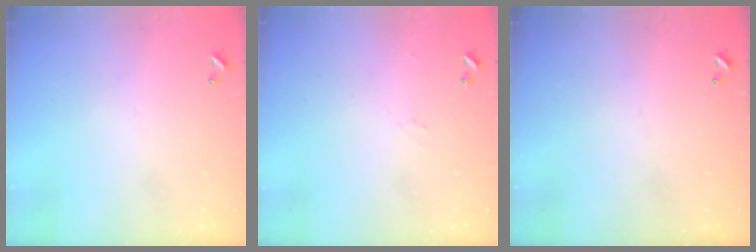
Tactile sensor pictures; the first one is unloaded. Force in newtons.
{"total": 2.3, "press": 2.2, "slide": 0.6}
{"total": 0.0}